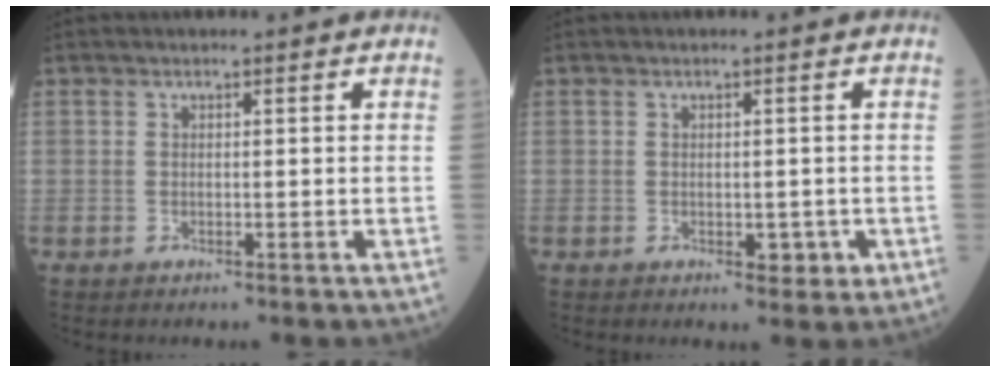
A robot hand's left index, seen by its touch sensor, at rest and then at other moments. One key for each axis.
{"total": 2.4, "fx": -0.8, "fy": 1.5, "fz": 1.8, "tx": -0.017, "ty": 0.002, "tz": -0.005}